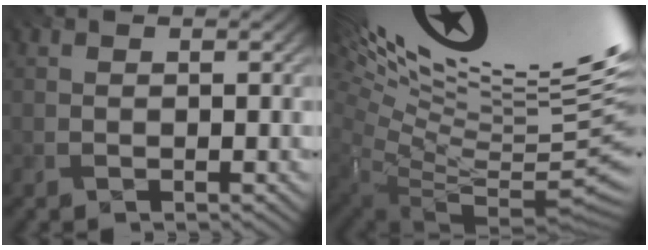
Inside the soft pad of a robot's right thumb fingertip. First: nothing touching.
{"total": 18.2, "force": [7.5, 4.1, 16.0], "torque": [-0.206, 0.042, 0.120]}